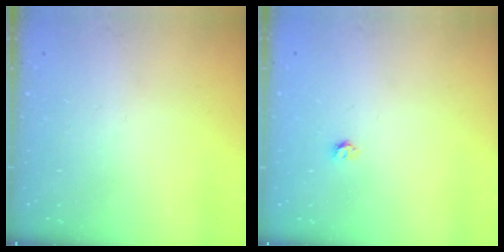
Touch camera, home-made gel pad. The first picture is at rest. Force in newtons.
{"total": 3.2, "press": 3.2, "slide": 0.3}